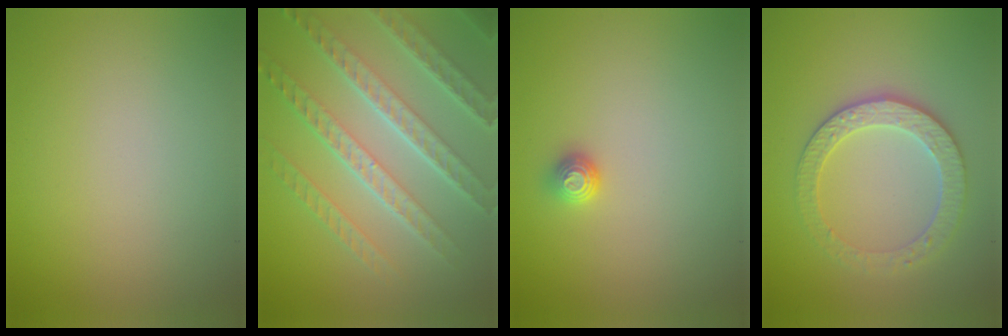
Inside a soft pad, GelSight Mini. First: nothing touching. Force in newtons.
{"total": 8.1, "press": 5.6, "slide": 5.8}
{"total": 1.2, "press": 1.1, "slide": 0.4}
{"total": 3.6, "press": 3.5, "slide": 0.9}